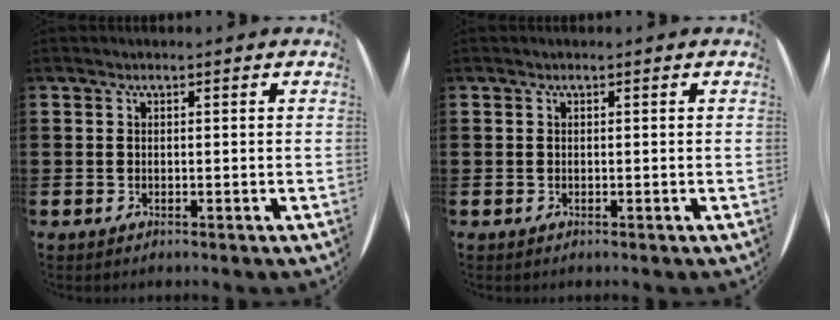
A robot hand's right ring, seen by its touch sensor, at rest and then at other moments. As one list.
[{"total": 0.0}]